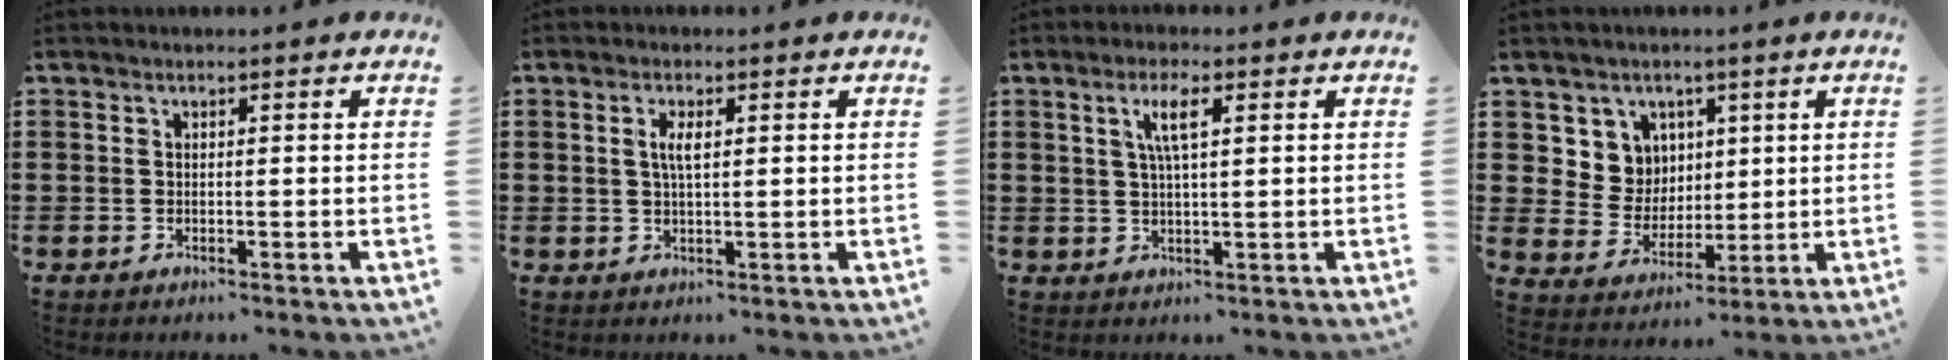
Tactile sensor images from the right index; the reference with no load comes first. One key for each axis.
{"total": 2.5, "fx": 0.6, "fy": 0.7, "fz": 2.3, "tx": -0.047, "ty": 0.005, "tz": 0.007}
{"total": 4.2, "fx": 1.4, "fy": 0.7, "fz": 3.9, "tx": -0.081, "ty": 0.005, "tz": 0.021}
{"total": 6.8, "fx": 2.9, "fy": 6.0, "fz": 0.9, "tx": -0.045, "ty": 0.001, "tz": 0.056}